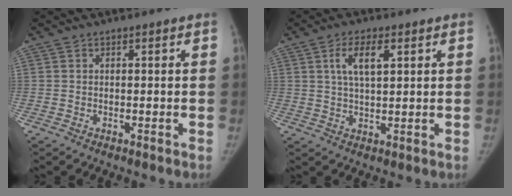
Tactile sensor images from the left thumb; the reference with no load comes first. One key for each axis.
{"total": 5.9, "fx": 2.3, "fy": 2.4, "fz": 5.0, "tx": -0.088, "ty": -0.003, "tz": 0.044}